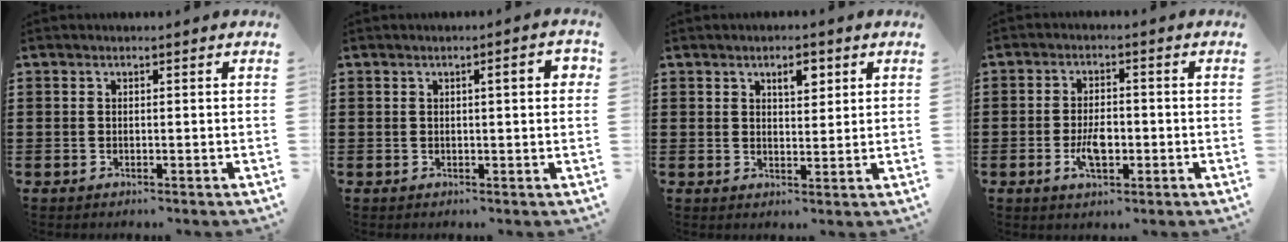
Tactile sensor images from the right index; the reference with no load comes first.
{"total": 2.9, "force": [0.6, 0.4, 2.8], "torque": [-0.044, 0.003, 0.005]}
{"total": 3.4, "force": [1.8, 1.5, 2.4], "torque": [-0.030, -0.002, 0.026]}
{"total": 5.0, "force": [-1.3, 2.3, 4.2], "torque": [-0.087, 0.001, -0.025]}